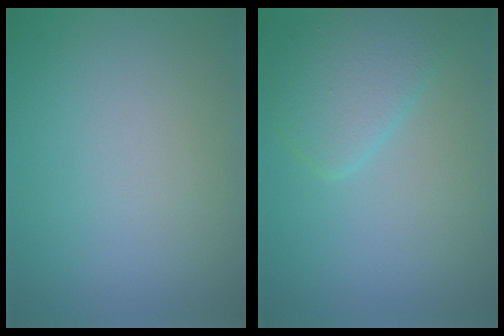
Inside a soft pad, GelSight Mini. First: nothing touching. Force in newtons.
{"total": 3.2, "press": 3.2, "slide": 0.2}